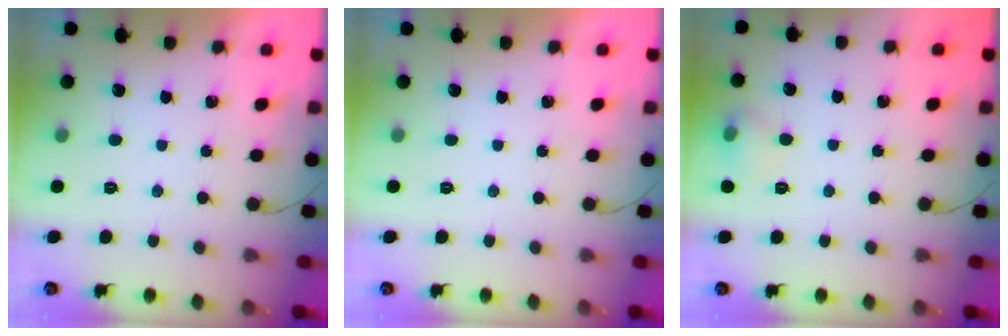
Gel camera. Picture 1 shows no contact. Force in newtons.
{"total": 0.0}
{"total": 6.7, "press": 6.7, "slide": 0.7}